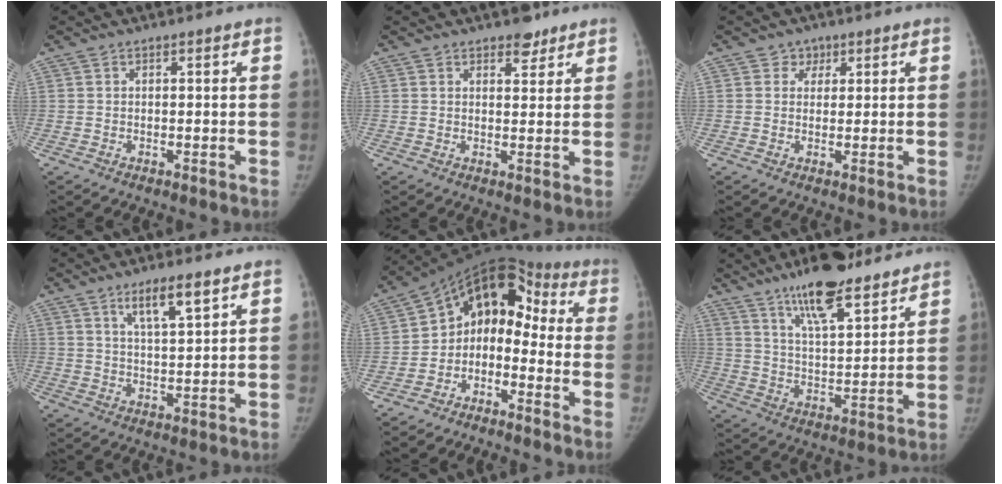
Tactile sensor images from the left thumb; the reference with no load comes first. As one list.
[{"total": 3.4, "force": [2.5, 1.8, 1.4], "torque": [0.000, -0.015, 0.036]}, {"total": 2.5, "force": [1.2, 2.2, 0.2], "torque": [0.022, -0.003, 0.010]}, {"total": 8.5, "force": [5.1, 1.8, 6.6], "torque": [-0.111, -0.028, 0.095]}, {"total": 11.8, "force": [-3.4, 8.6, 7.4], "torque": [-0.069, 0.094, -0.075]}, {"total": 16.6, "force": [12.1, 4.6, 10.3], "torque": [-0.140, -0.064, 0.201]}]